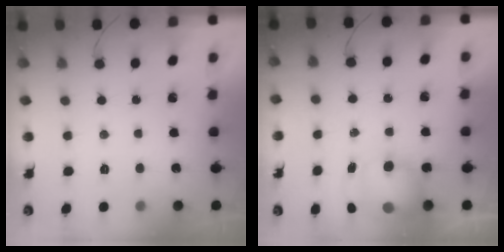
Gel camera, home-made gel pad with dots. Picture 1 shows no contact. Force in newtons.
{"total": 8.0, "press": 7.7, "slide": 2.2}